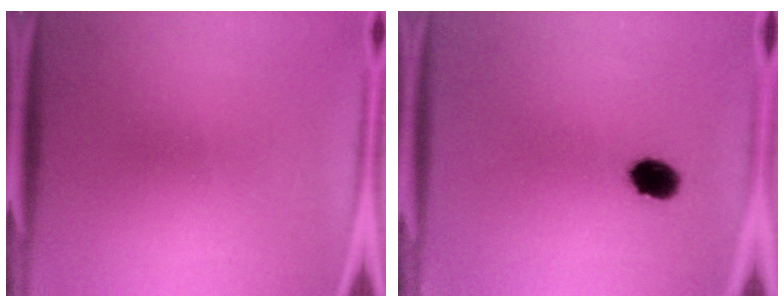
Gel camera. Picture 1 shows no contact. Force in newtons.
{"total": 5.0}